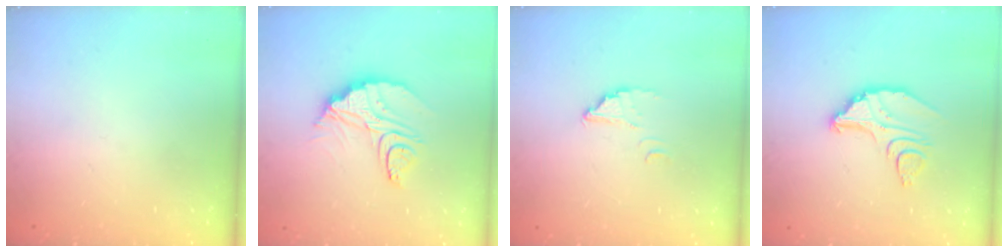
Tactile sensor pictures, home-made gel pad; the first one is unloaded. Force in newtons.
{"total": 12.2, "press": 12.2, "slide": 1.1}
{"total": 2.7, "press": 2.7, "slide": 0.1}
{"total": 9.7, "press": 9.7, "slide": 1.0}